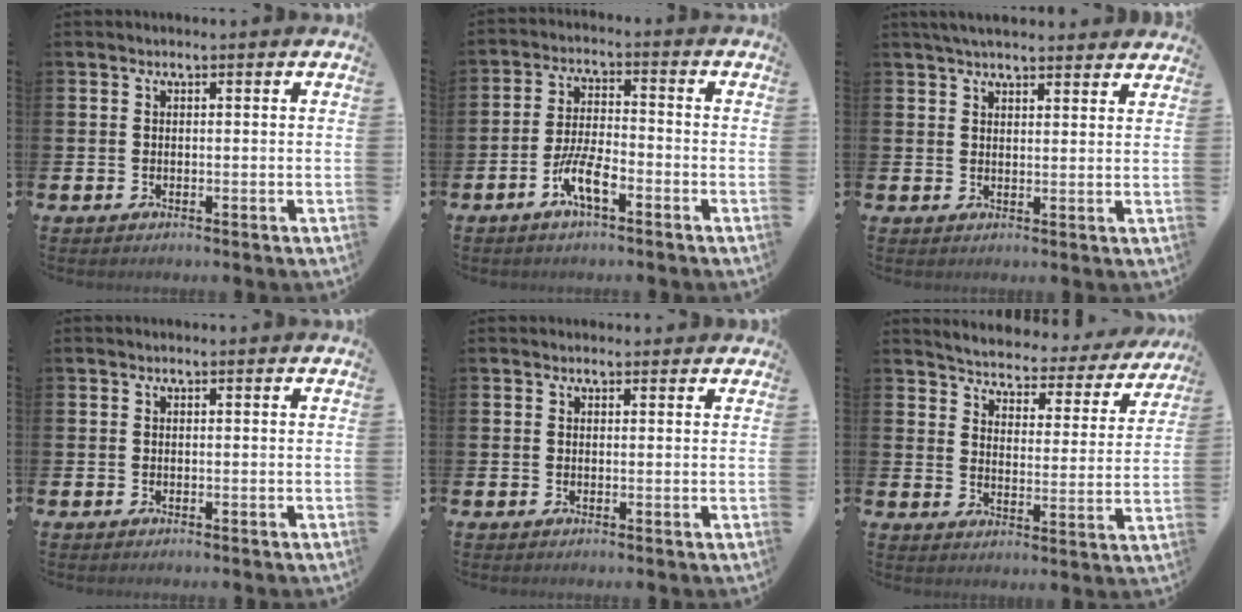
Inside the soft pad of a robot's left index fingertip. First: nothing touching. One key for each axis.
{"total": 5.6, "fx": -2.9, "fy": 1.5, "fz": 4.6, "tx": -0.103, "ty": 0.000, "tz": -0.058}
{"total": 3.9, "fx": 3.7, "fy": 0.6, "fz": 1.1, "tx": -0.034, "ty": -0.007, "tz": 0.071}
{"total": 0.0}
{"total": 0.8, "fx": 0.7, "fy": 0.5, "fz": 0.1, "tx": 0.011, "ty": 0.001, "tz": 0.010}
{"total": 3.8, "fx": 3.7, "fy": 0.9, "fz": 0.5, "tx": -0.031, "ty": -0.035, "tz": 0.055}